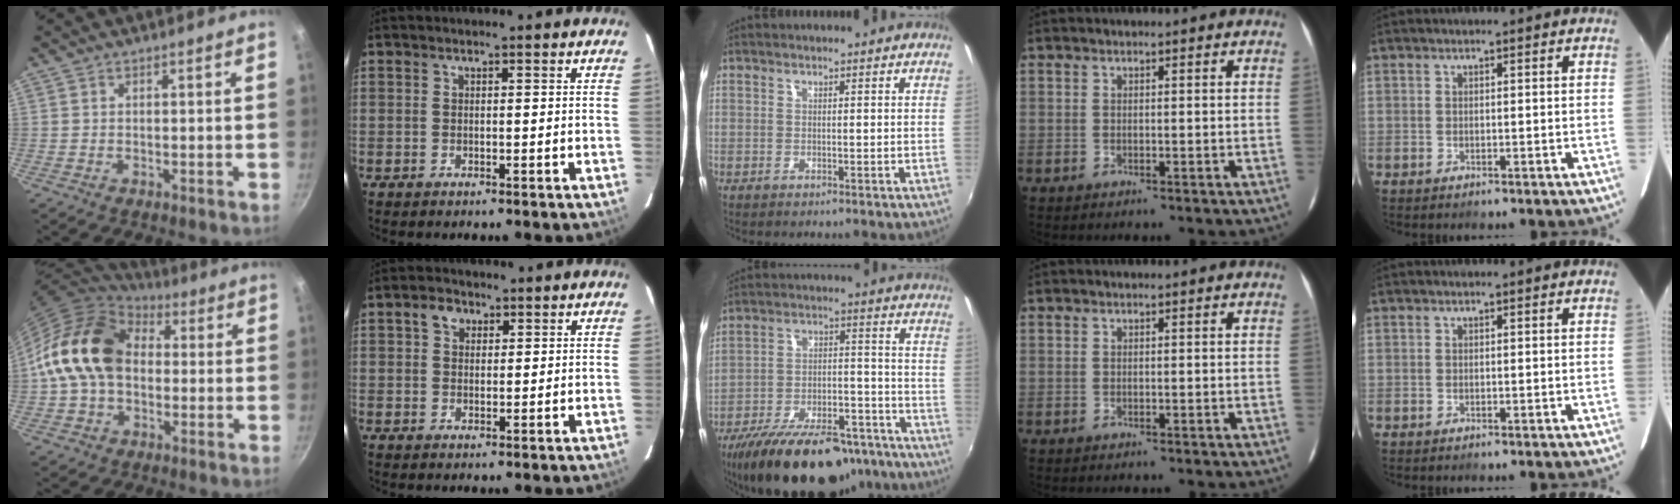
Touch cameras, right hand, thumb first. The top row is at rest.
{"thumb": {"total": 17.2, "force": [0.9, 12.6, 11.7], "torque": [-0.188, 0.035, 0.006]}, "index": {"total": 3.2, "force": [1.4, 2.5, 1.3], "torque": [-0.016, 0.012, 0.025]}, "middle": {"total": 26.1, "force": [-20.7, 9.7, 12.6], "torque": [-0.229, -0.004, -0.293]}}